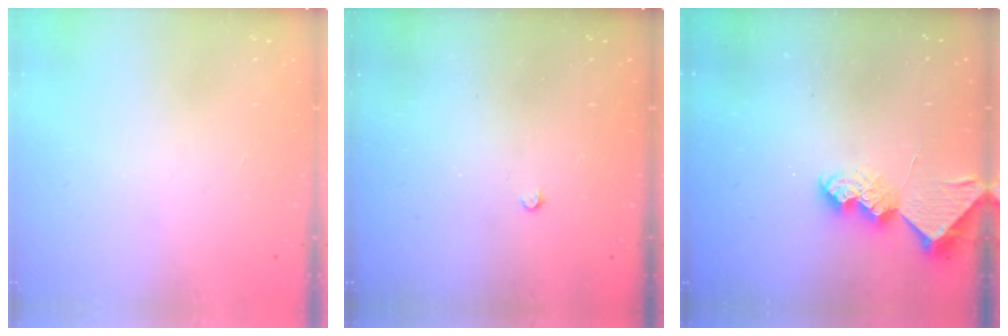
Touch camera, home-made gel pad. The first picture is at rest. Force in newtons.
{"total": 2.3, "press": 2.3, "slide": 0.4}
{"total": 6.9, "press": 6.8, "slide": 0.6}